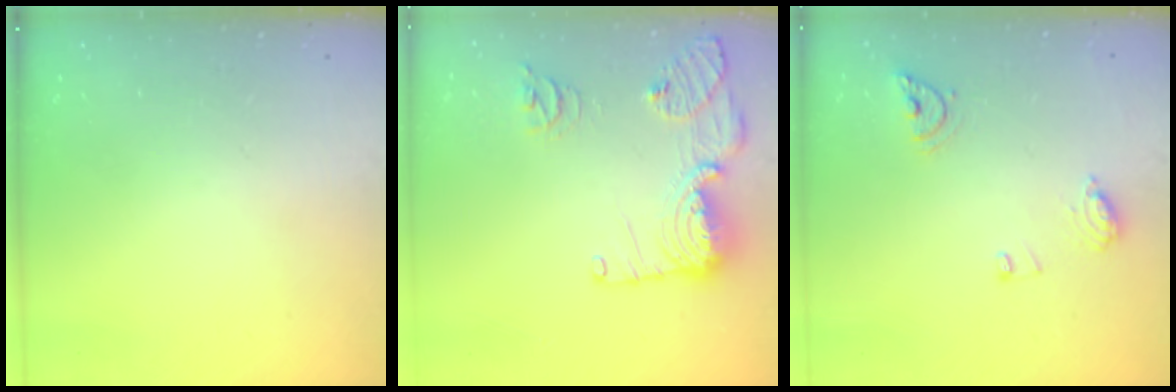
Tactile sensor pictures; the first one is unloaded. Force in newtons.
{"total": 15.8, "press": 15.7, "slide": 1.8}
{"total": 8.3, "press": 8.2, "slide": 0.9}